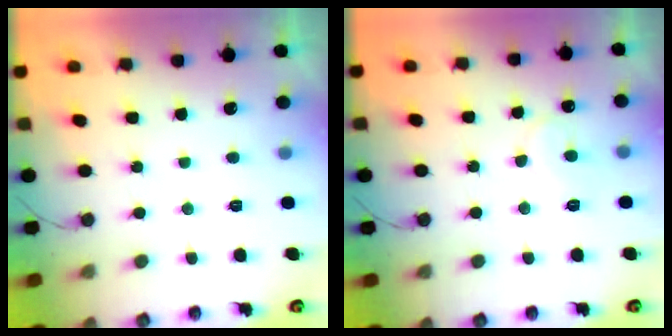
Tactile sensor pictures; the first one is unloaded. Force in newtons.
{"total": 8.0, "press": 7.9, "slide": 0.7}